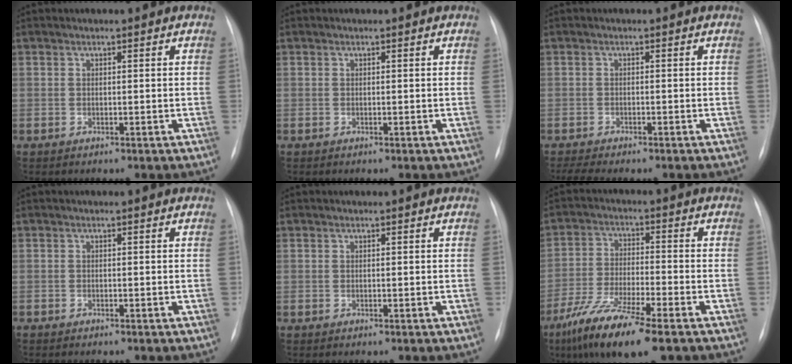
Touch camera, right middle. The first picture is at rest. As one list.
[{"total": 0.0}, {"total": 5.4, "force": [-4.6, 0.8, 2.8], "torque": [-0.040, -0.003, -0.064]}, {"total": 0.9, "force": [-0.8, 0.2, 0.4], "torque": [-0.007, -0.003, -0.012]}, {"total": 0.0}, {"total": 11.6, "force": [-7.4, 1.2, 8.8], "torque": [-0.176, -0.029, -0.132]}]